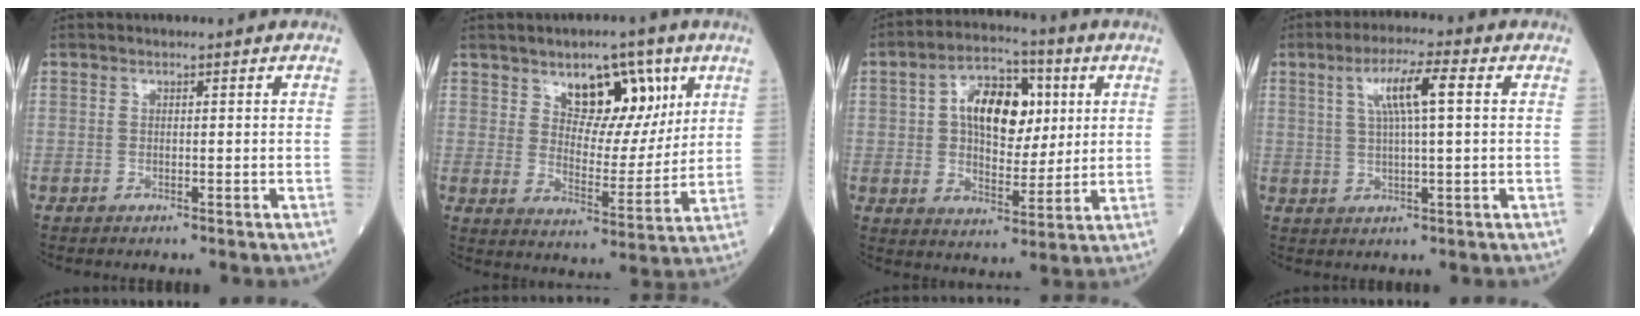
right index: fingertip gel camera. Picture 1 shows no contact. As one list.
[{"total": 10.3, "force": [5.6, 5.2, 6.9], "torque": [-0.097, 0.003, 0.095]}, {"total": 12.1, "force": [3.0, 6.6, 9.7], "torque": [-0.167, 0.024, 0.049]}, {"total": 7.2, "force": [2.1, 0.6, 6.8], "torque": [-0.127, 0.012, 0.039]}]